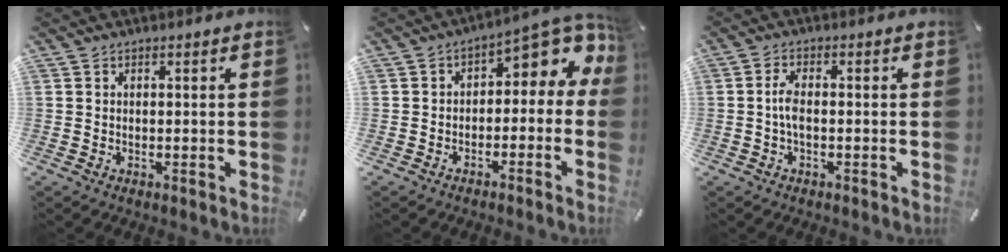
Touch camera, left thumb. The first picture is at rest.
{"total": 6.3, "force": [1.7, 4.2, 4.4], "torque": [-0.055, -0.021, 0.024]}
{"total": 3.6, "force": [-0.6, 1.3, 3.3], "torque": [-0.066, 0.003, -0.013]}